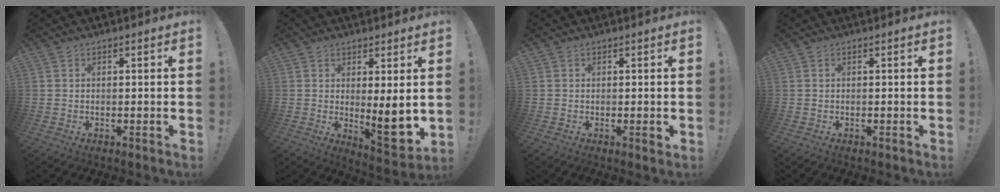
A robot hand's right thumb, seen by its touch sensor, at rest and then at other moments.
{"total": 9.0, "force": [1.1, 1.5, 8.8], "torque": [-0.109, -0.036, 0.022]}
{"total": 1.0, "force": [0.0, 0.0, 1.0], "torque": [-0.003, -0.006, -0.003]}
{"total": 0.0}